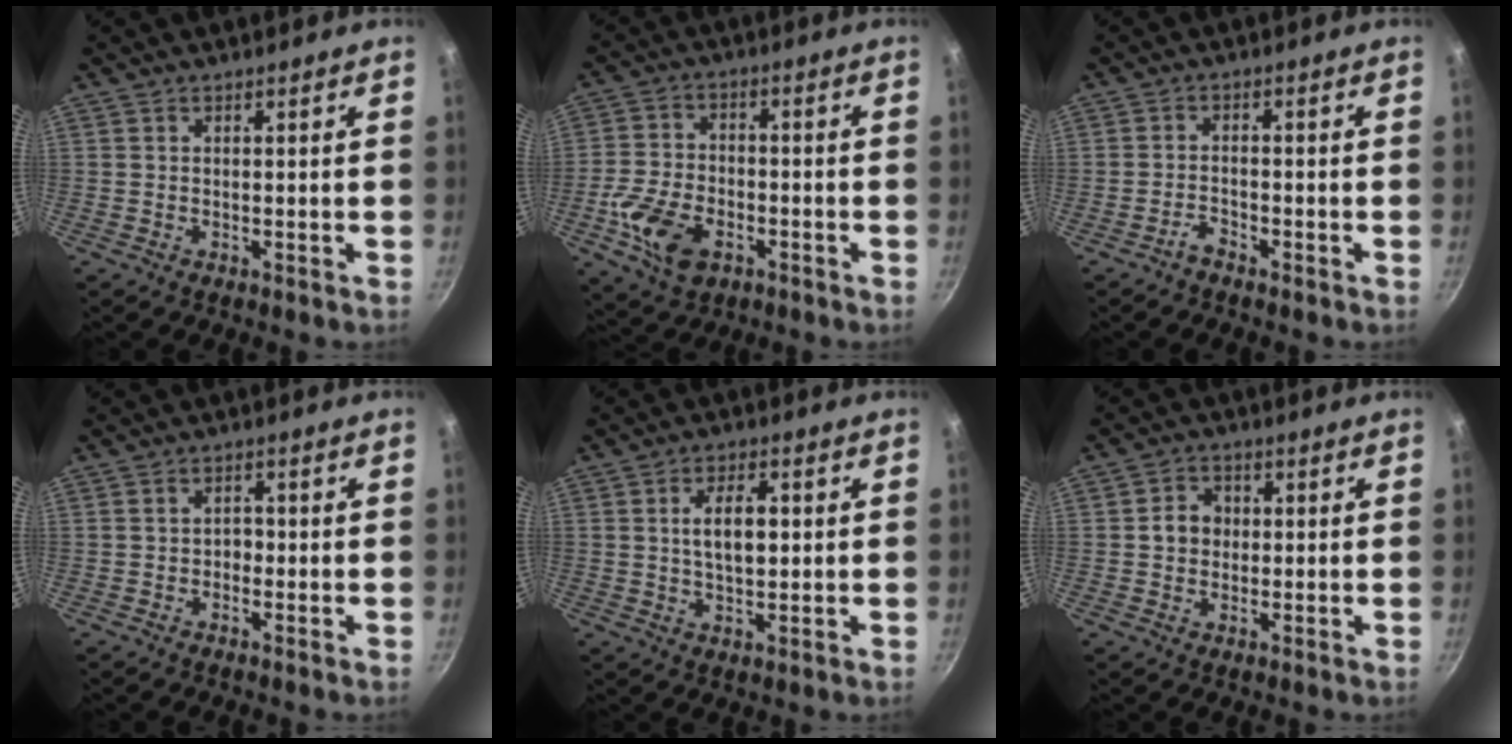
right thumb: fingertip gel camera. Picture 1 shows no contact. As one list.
[{"total": 11.2, "force": [-4.4, 7.0, 7.5], "torque": [-0.140, 0.017, -0.083]}, {"total": 2.1, "force": [-1.8, 0.6, 0.8], "torque": [-0.013, 0.017, -0.036]}, {"total": 1.7, "force": [-0.7, 1.3, 0.9], "torque": [-0.002, 0.011, -0.013]}, {"total": 6.7, "force": [0.8, 3.4, 5.8], "torque": [-0.085, 0.006, 0.012]}, {"total": 4.5, "force": [0.1, 3.9, 2.1], "torque": [-0.010, 0.010, -0.004]}]